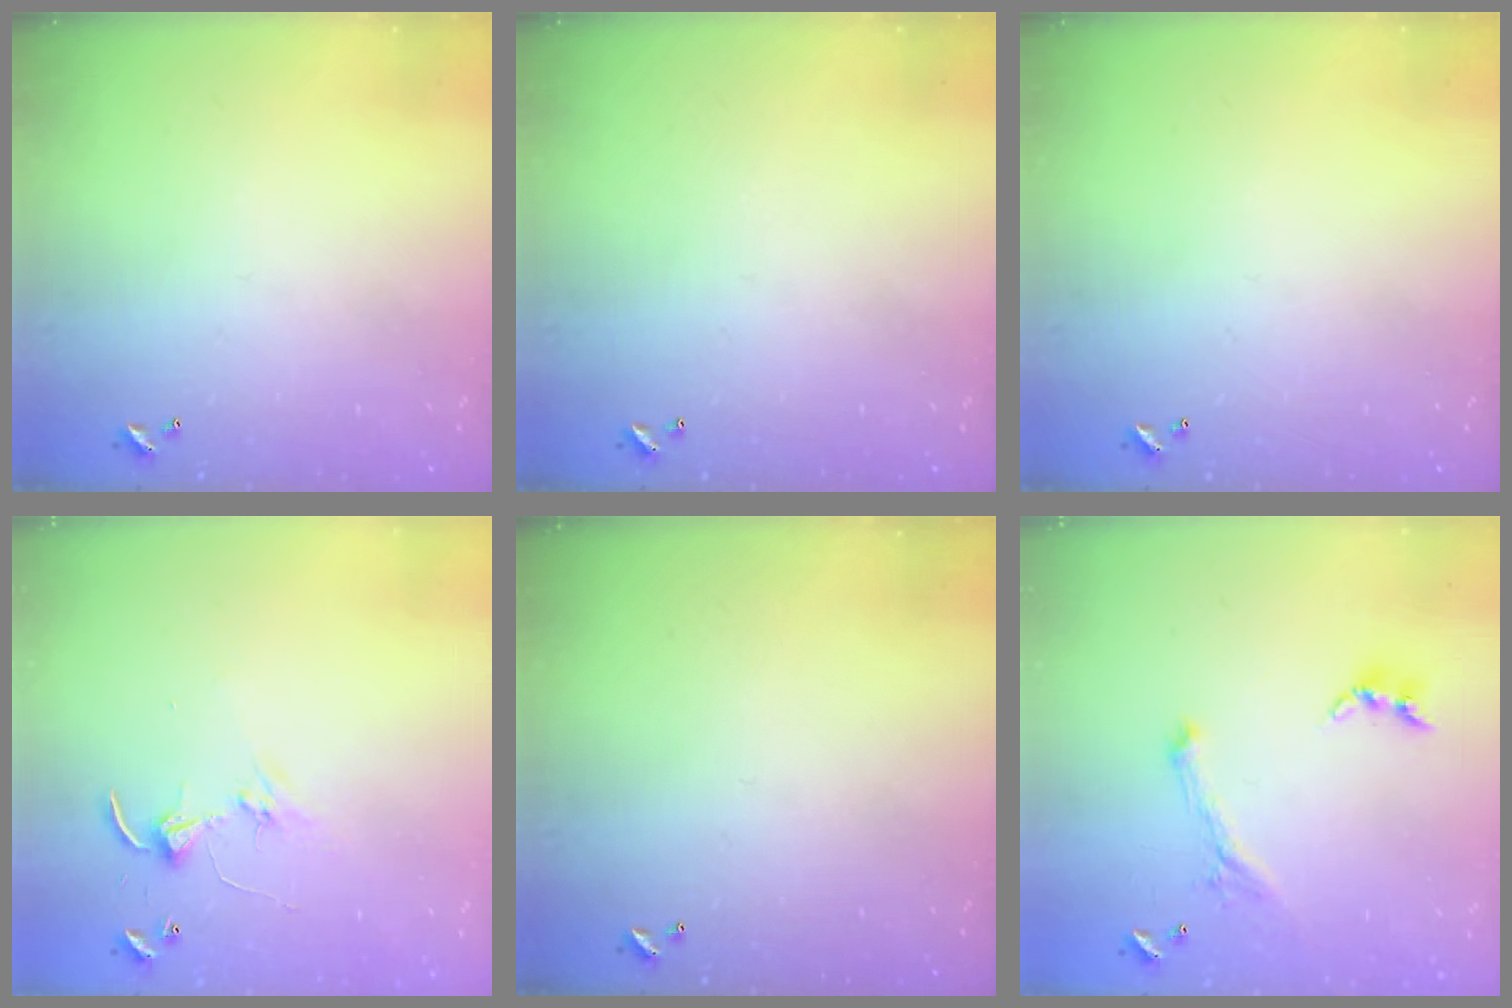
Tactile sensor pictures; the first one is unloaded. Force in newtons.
{"total": 0.0}
{"total": 0.0}
{"total": 4.4, "press": 4.4, "slide": 0.5}
{"total": 0.0}
{"total": 1.6, "press": 1.5, "slide": 0.4}